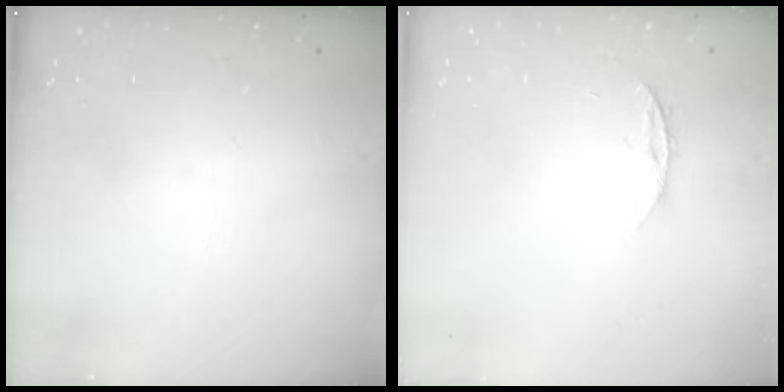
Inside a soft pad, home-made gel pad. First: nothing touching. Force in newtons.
{"total": 4.4, "press": 4.4, "slide": 0.5}